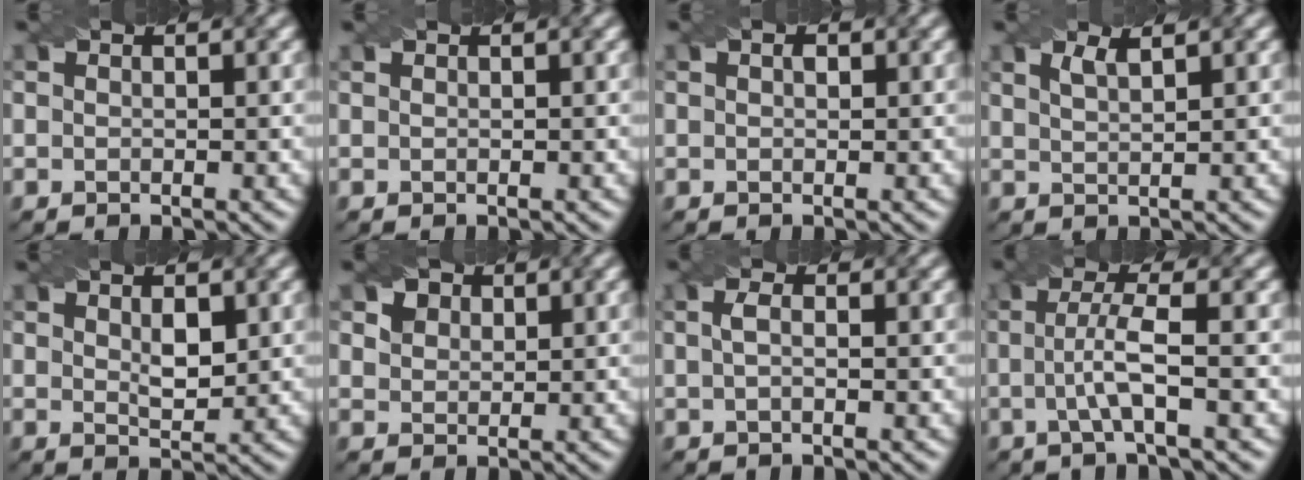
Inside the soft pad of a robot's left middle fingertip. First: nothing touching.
{"total": 0.0}
{"total": 0.7, "force": [0.3, 0.4, 0.5], "torque": [-0.010, 0.003, 0.004]}
{"total": 1.8, "force": [1.2, 0.5, 1.2], "torque": [-0.020, 0.002, 0.021]}
{"total": 2.4, "force": [0.7, 1.1, 2.0], "torque": [-0.035, -0.004, 0.017]}
{"total": 4.0, "force": [2.5, 2.6, 1.7], "torque": [-0.051, 0.006, 0.041]}
{"total": 1.1, "force": [0.0, 0.3, 1.1], "torque": [-0.027, 0.004, -0.001]}
{"total": 3.9, "force": [-0.4, 0.6, 3.8], "torque": [-0.072, 0.003, -0.010]}